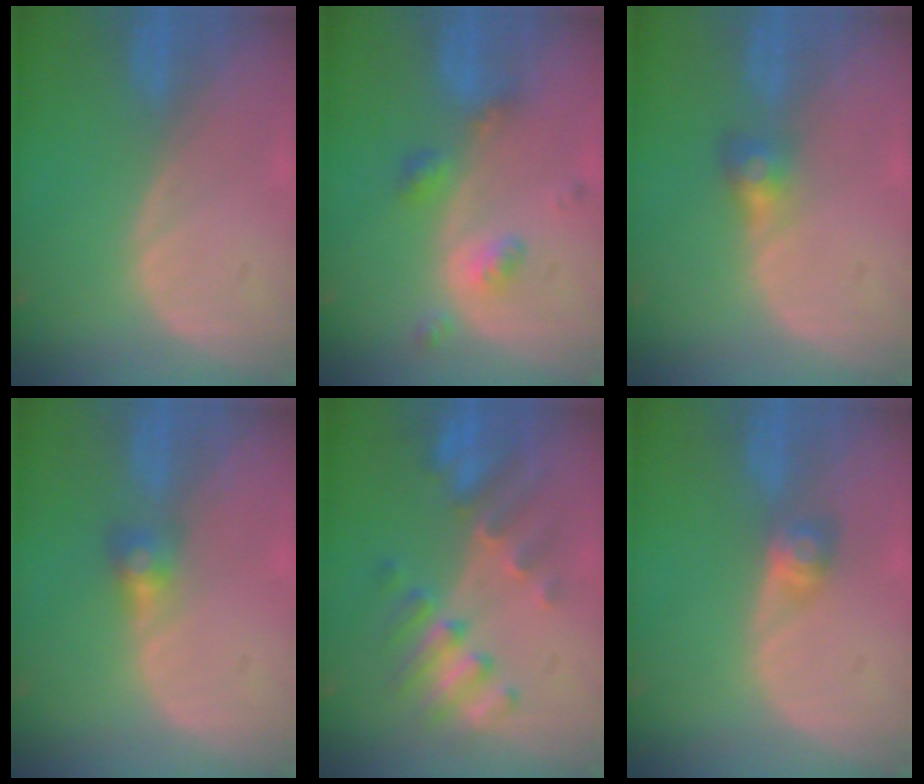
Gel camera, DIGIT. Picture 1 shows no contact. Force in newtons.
{"total": 5.3, "press": 4.5, "slide": 2.6}
{"total": 2.8, "press": 2.7, "slide": 0.9}
{"total": 2.7, "press": 2.5, "slide": 0.9}
{"total": 7.6, "press": 7.5, "slide": 1.1}
{"total": 2.7, "press": 2.5, "slide": 1.1}